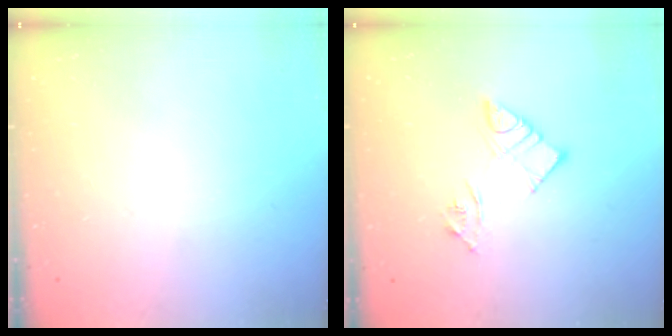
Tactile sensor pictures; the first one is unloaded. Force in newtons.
{"total": 8.4, "press": 8.4, "slide": 0.6}